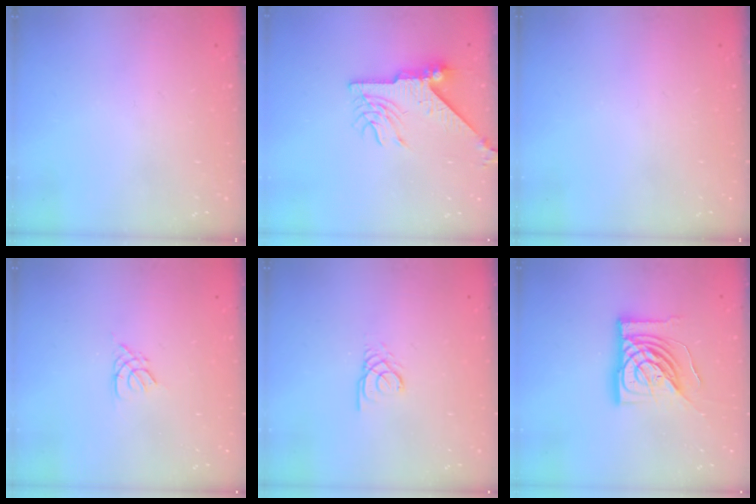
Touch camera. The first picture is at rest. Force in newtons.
{"total": 8.5, "press": 8.4, "slide": 1.0}
{"total": 0.0}
{"total": 2.7, "press": 2.7, "slide": 0.5}
{"total": 2.4, "press": 2.4, "slide": 0.3}
{"total": 18.1, "press": 18.0, "slide": 2.4}